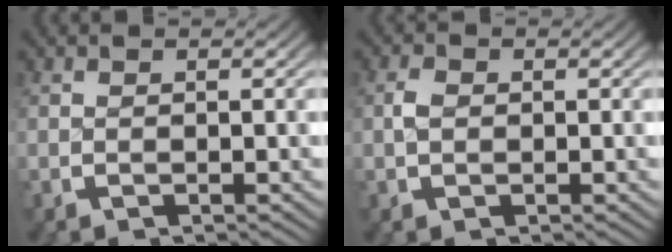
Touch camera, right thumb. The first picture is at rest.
{"total": 1.1, "force": [0.0, 0.9, 0.5], "torque": [-0.014, -0.002, 0.000]}